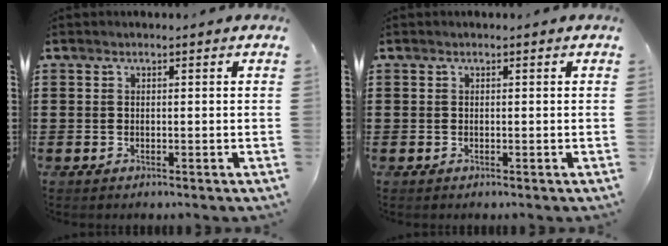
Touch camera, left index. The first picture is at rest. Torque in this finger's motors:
{"motor_torque": [0.00, 0.01, 0.00, 0.00]}